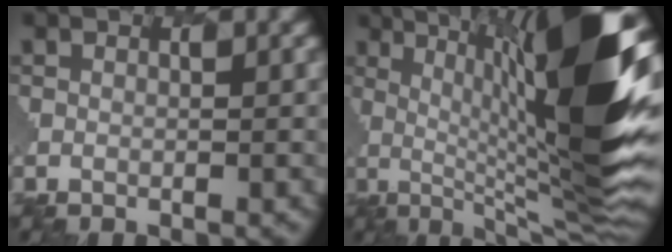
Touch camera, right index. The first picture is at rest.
{"total": 10.9, "force": [3.0, 1.0, 10.4], "torque": [-0.181, 0.013, 0.026]}